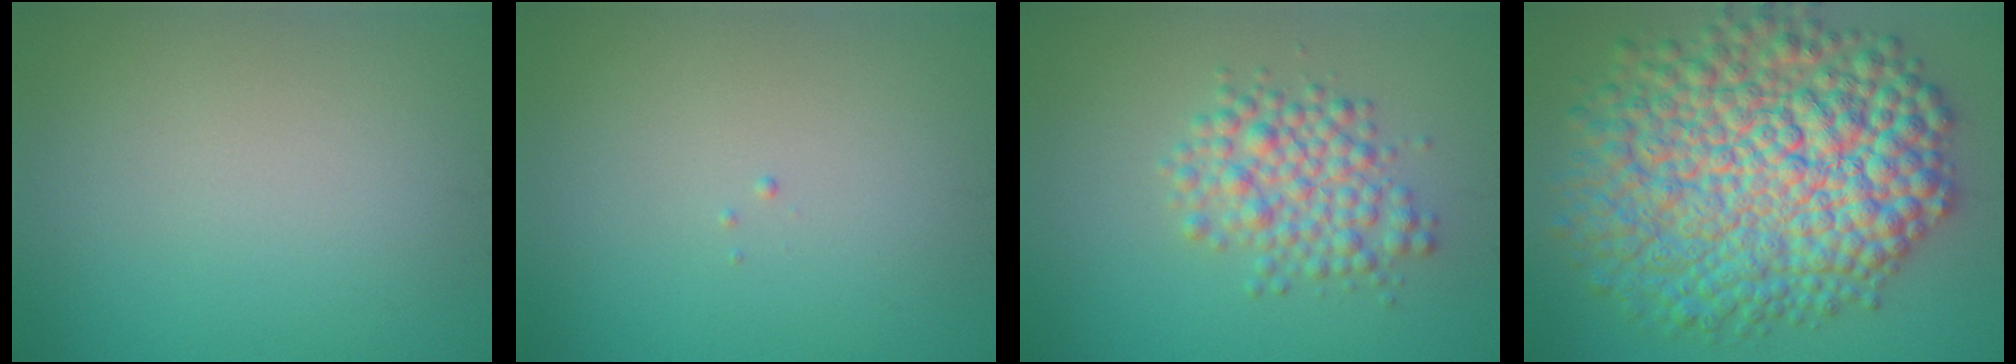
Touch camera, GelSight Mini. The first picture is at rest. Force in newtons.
{"total": 0.0}
{"total": 4.2, "press": 4.2, "slide": 0.1}
{"total": 14.7, "press": 14.7, "slide": 0.1}